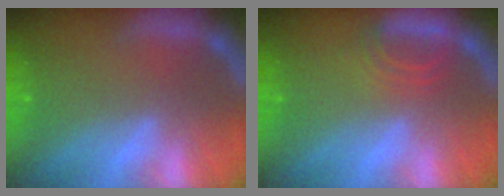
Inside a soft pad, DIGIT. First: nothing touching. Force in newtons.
{"total": 2.9}